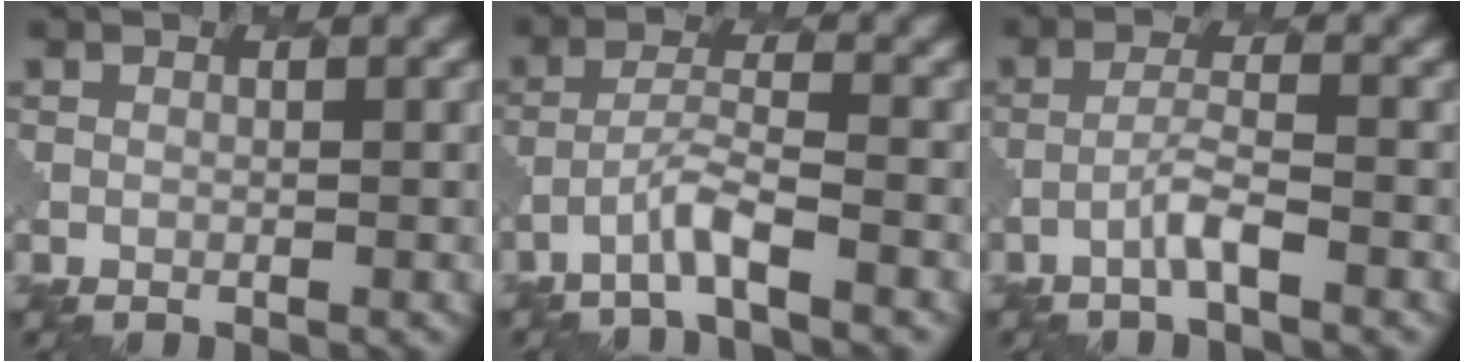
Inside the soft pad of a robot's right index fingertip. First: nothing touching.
{"total": 2.9, "force": [-2.0, 0.2, 2.1], "torque": [-0.044, 0.008, -0.045]}
{"total": 2.0, "force": [-1.1, 0.1, 1.6], "torque": [-0.035, 0.009, -0.027]}